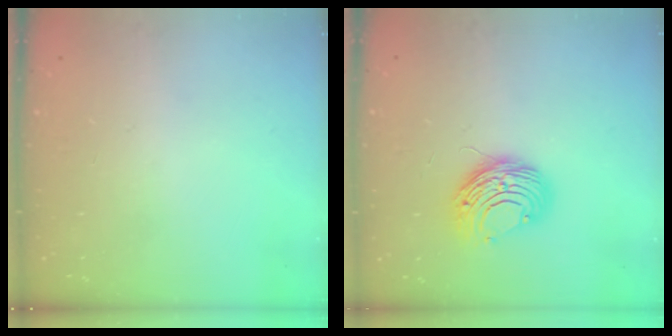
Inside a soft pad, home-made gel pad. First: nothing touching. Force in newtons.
{"total": 8.8, "press": 8.8, "slide": 0.3}